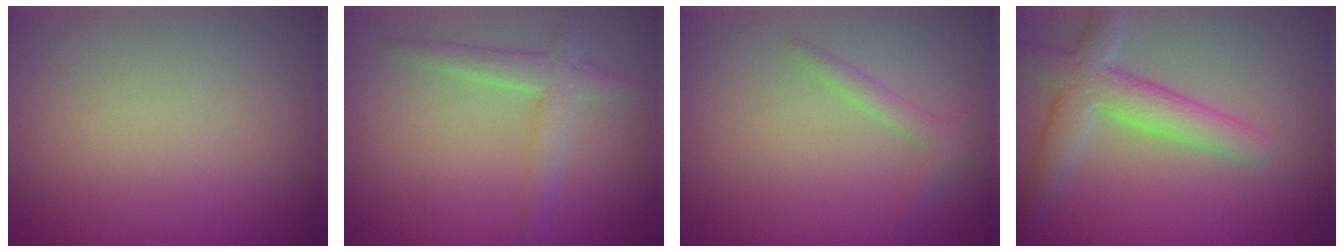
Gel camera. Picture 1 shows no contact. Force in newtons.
{"total": 2.8, "press": 2.8, "slide": 0.2}
{"total": 1.3, "press": 1.3, "slide": 0.0}
{"total": 4.4, "press": 4.4, "slide": 0.3}